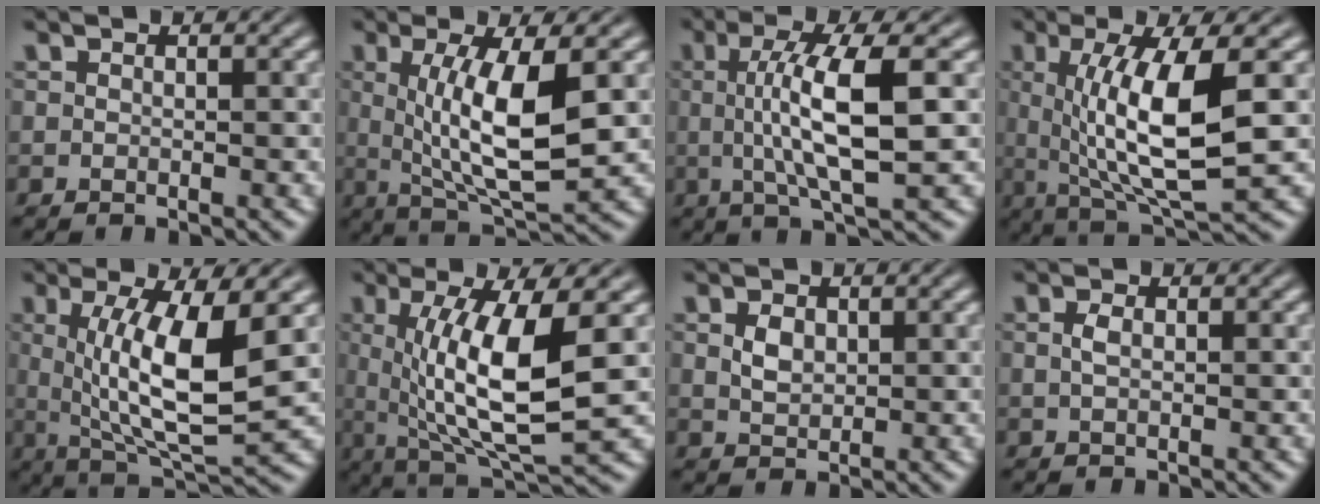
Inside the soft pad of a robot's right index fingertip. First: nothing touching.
{"total": 7.9, "force": [0.9, 2.0, 7.6], "torque": [-0.124, -0.014, 0.031]}
{"total": 6.6, "force": [0.7, 0.3, 6.5], "torque": [-0.108, -0.005, 0.019]}
{"total": 8.9, "force": [0.7, 2.2, 8.6], "torque": [-0.143, -0.013, 0.030]}
{"total": 8.6, "force": [0.8, 2.5, 8.3], "torque": [-0.138, -0.020, 0.033]}
{"total": 9.7, "force": [0.5, 3.0, 9.2], "torque": [-0.156, -0.020, 0.029]}
{"total": 1.3, "force": [0.5, 0.2, 1.1], "torque": [-0.014, -0.010, 0.024]}
{"total": 1.0, "force": [0.0, -0.9, 0.6], "torque": [-0.005, -0.004, 0.005]}